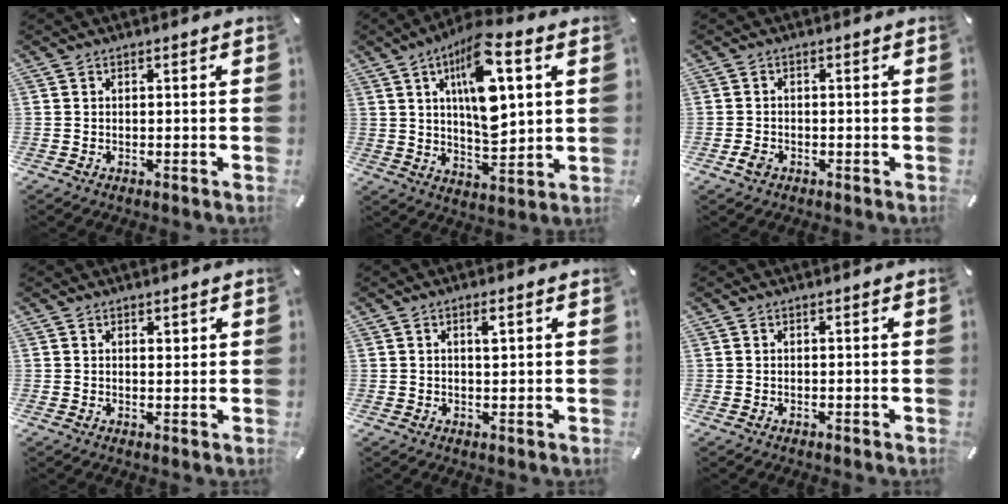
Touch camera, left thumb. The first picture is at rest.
{"total": 16.0, "force": [5.9, 6.6, 13.3], "torque": [-0.230, -0.015, 0.096]}
{"total": 2.0, "force": [-0.9, 1.6, 0.7], "torque": [-0.012, 0.006, -0.016]}
{"total": 1.3, "force": [0.9, 0.8, 0.4], "torque": [0.000, -0.001, 0.015]}
{"total": 2.2, "force": [0.8, 0.6, 2.0], "torque": [-0.033, 0.000, 0.010]}
{"total": 0.0}